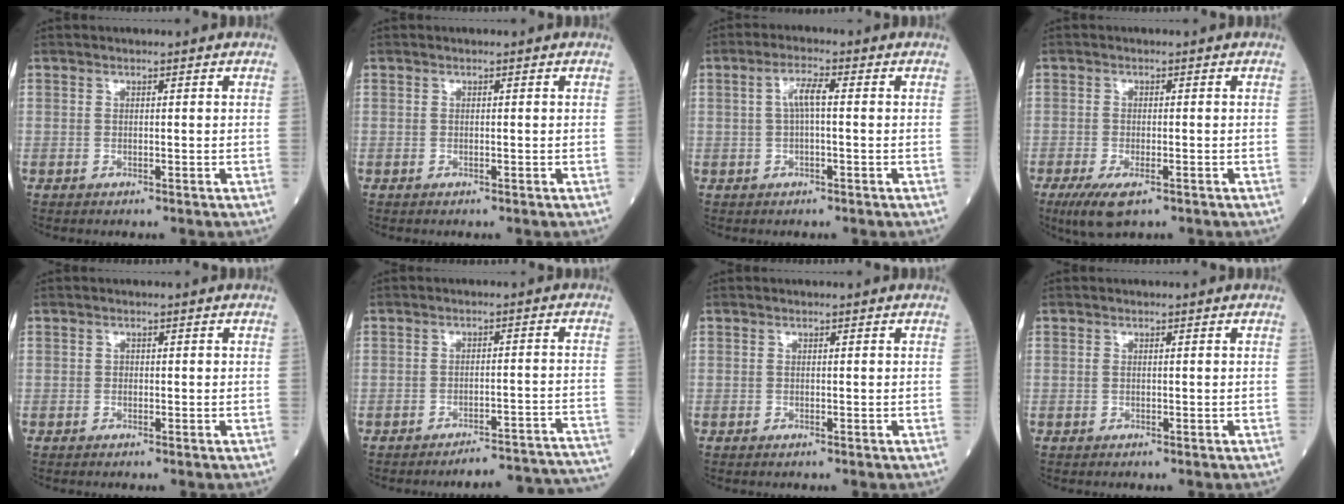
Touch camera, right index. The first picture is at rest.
{"total": 0.0}
{"total": 3.4, "force": [0.3, 0.5, 3.3], "torque": [-0.066, 0.011, 0.006]}
{"total": 5.3, "force": [-2.9, 1.6, 4.1], "torque": [-0.079, -0.015, -0.046]}
{"total": 0.6, "force": [-0.1, 0.5, 0.3], "torque": [-0.004, 0.001, -0.002]}
{"total": 15.0, "force": [-14.8, -0.2, 2.3], "torque": [0.020, 0.017, -0.171]}
{"total": 0.0}
{"total": 0.6, "force": [0.1, 0.3, 0.5], "torque": [-0.015, 0.004, 0.004]}